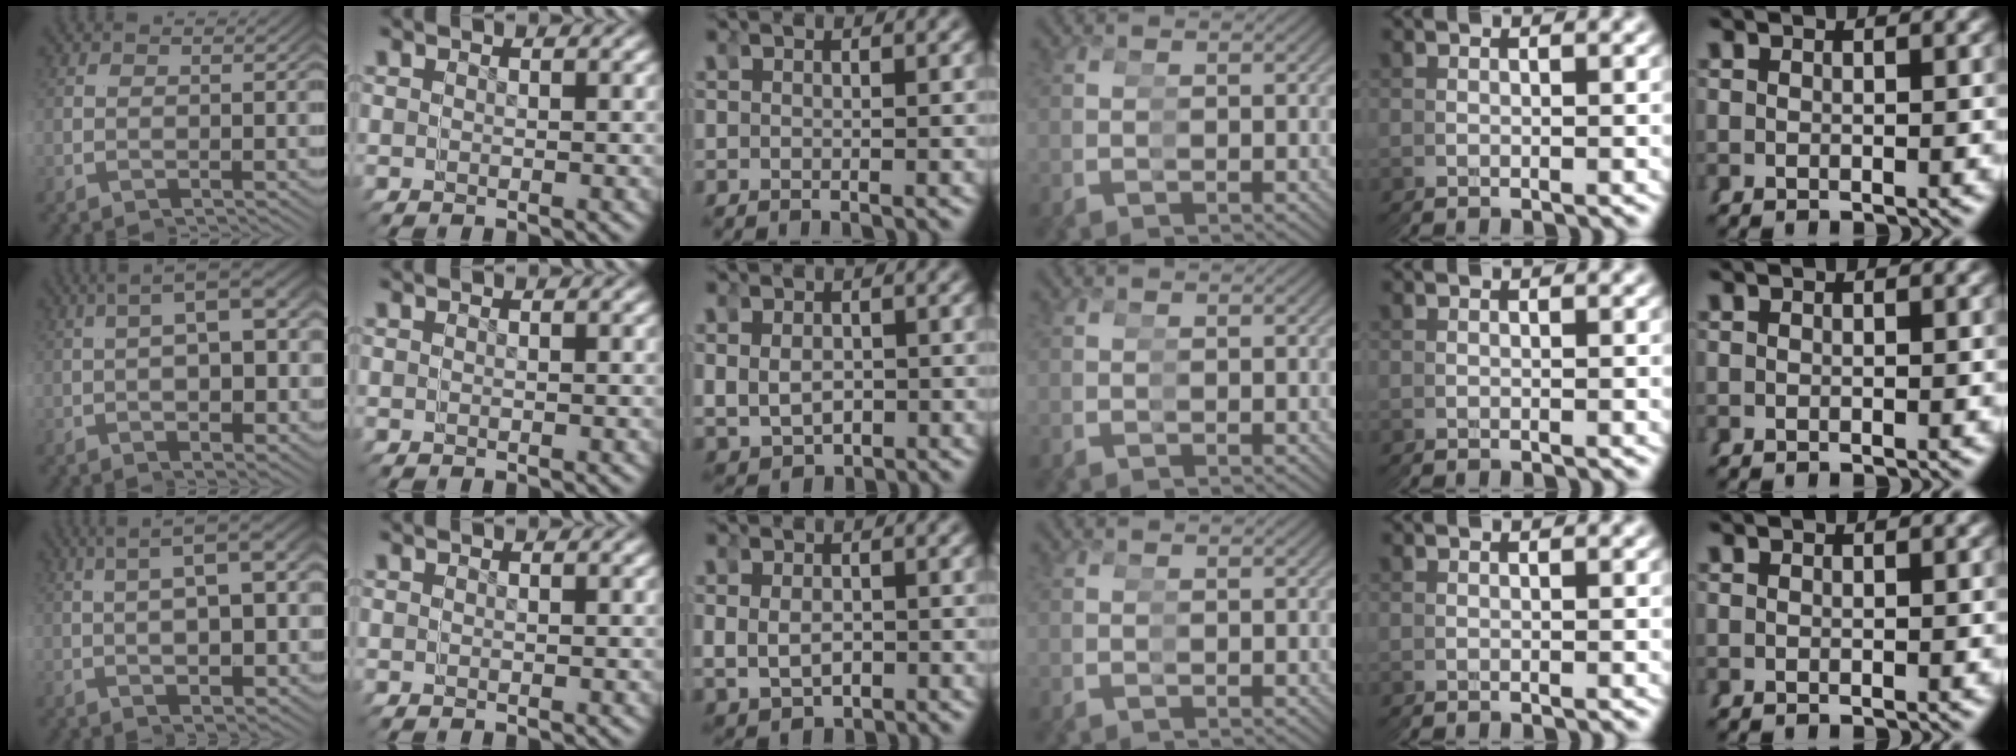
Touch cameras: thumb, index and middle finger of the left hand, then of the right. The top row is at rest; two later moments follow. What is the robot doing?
{"motion": "grasp_and_lifting", "object": "bandage"}